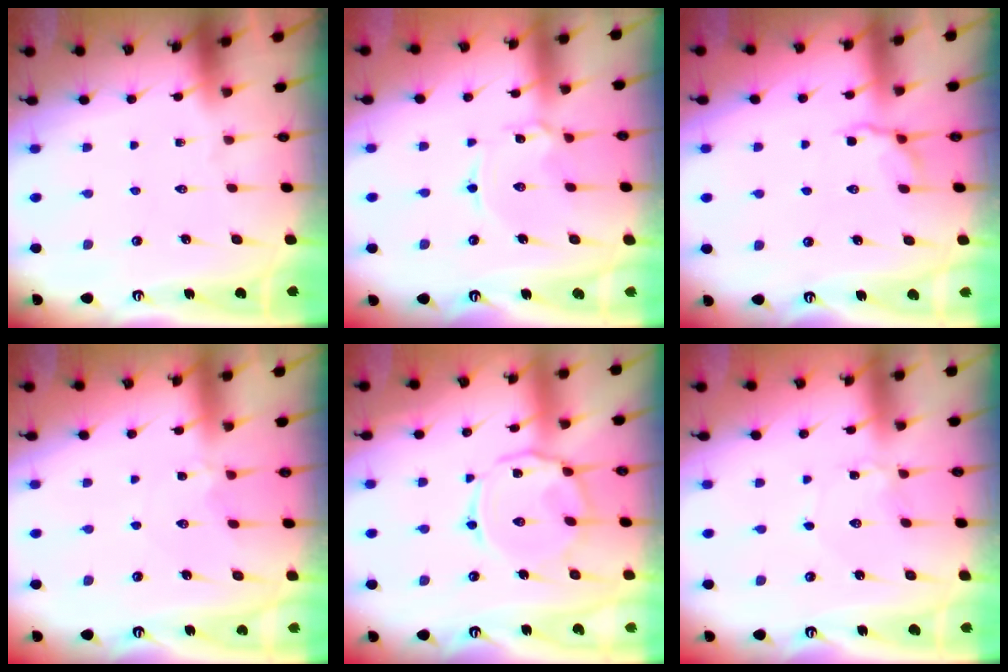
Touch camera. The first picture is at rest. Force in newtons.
{"total": 2.2, "press": 2.2, "slide": 0.3}
{"total": 3.8, "press": 3.5, "slide": 1.4}
{"total": 3.3, "press": 3.3, "slide": 0.5}
{"total": 8.9, "press": 8.8, "slide": 0.9}
{"total": 0.7, "press": 0.7, "slide": 0.1}